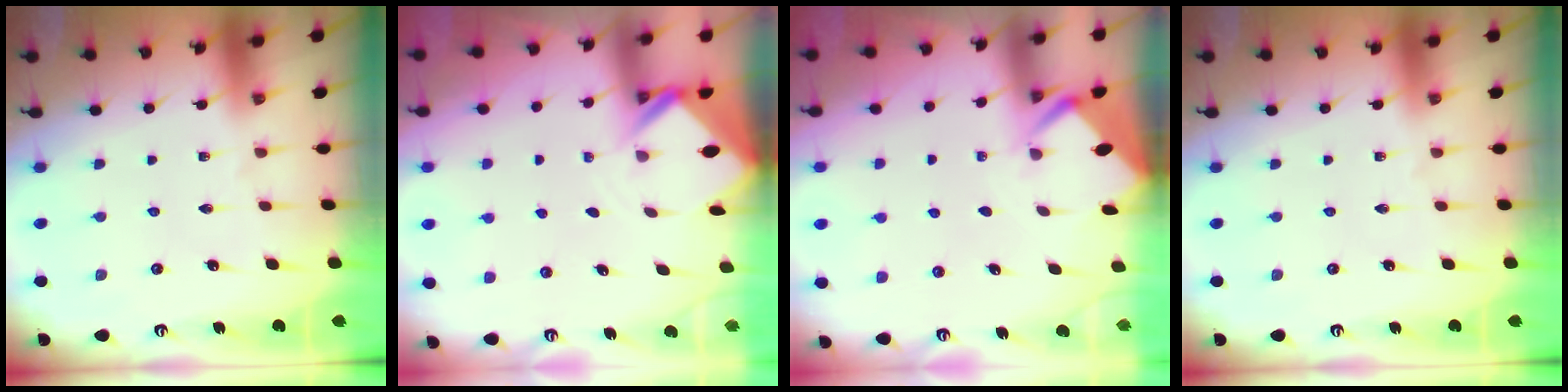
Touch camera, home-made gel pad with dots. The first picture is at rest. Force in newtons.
{"total": 2.6, "press": 2.6, "slide": 0.1}
{"total": 2.7, "press": 2.7, "slide": 0.2}
{"total": 0.0}